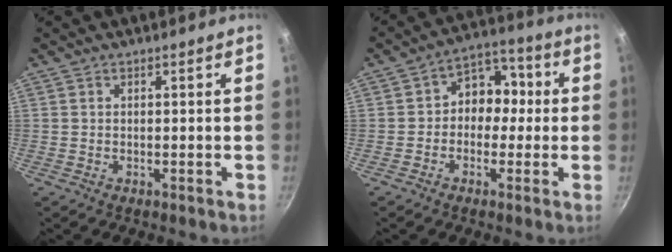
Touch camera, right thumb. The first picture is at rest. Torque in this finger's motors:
{"motor_torque": [-0.15, 0.36, 0.04, 0.15, 0.08]}